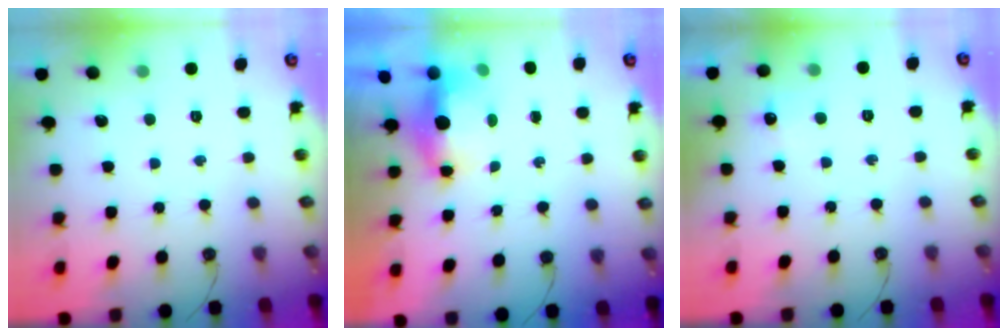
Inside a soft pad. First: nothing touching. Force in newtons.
{"total": 5.6, "press": 5.6, "slide": 0.6}
{"total": 4.6, "press": 4.6, "slide": 0.6}